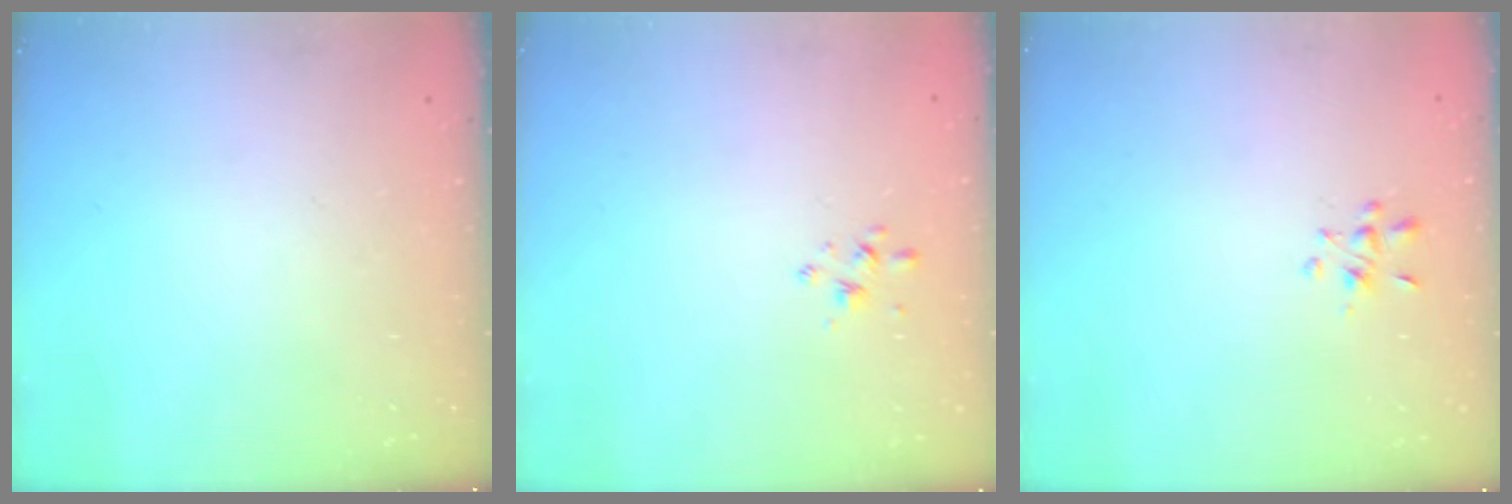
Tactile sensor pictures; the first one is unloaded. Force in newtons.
{"total": 2.1, "press": 2.0, "slide": 0.7}
{"total": 2.6, "press": 2.5, "slide": 0.7}